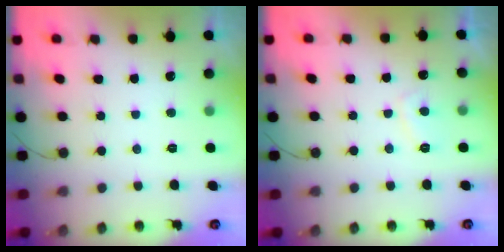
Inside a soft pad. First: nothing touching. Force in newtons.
{"total": 4.2, "press": 4.1, "slide": 0.9}